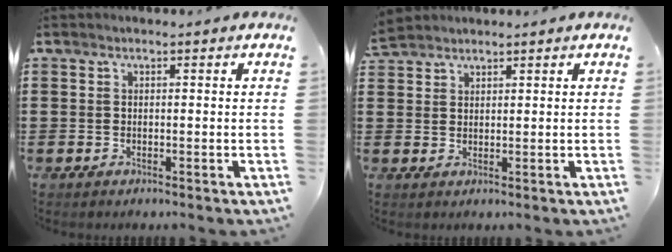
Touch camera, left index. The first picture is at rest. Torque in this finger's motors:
{"motor_torque": [0.64, -0.72, 0.24, 0.15]}